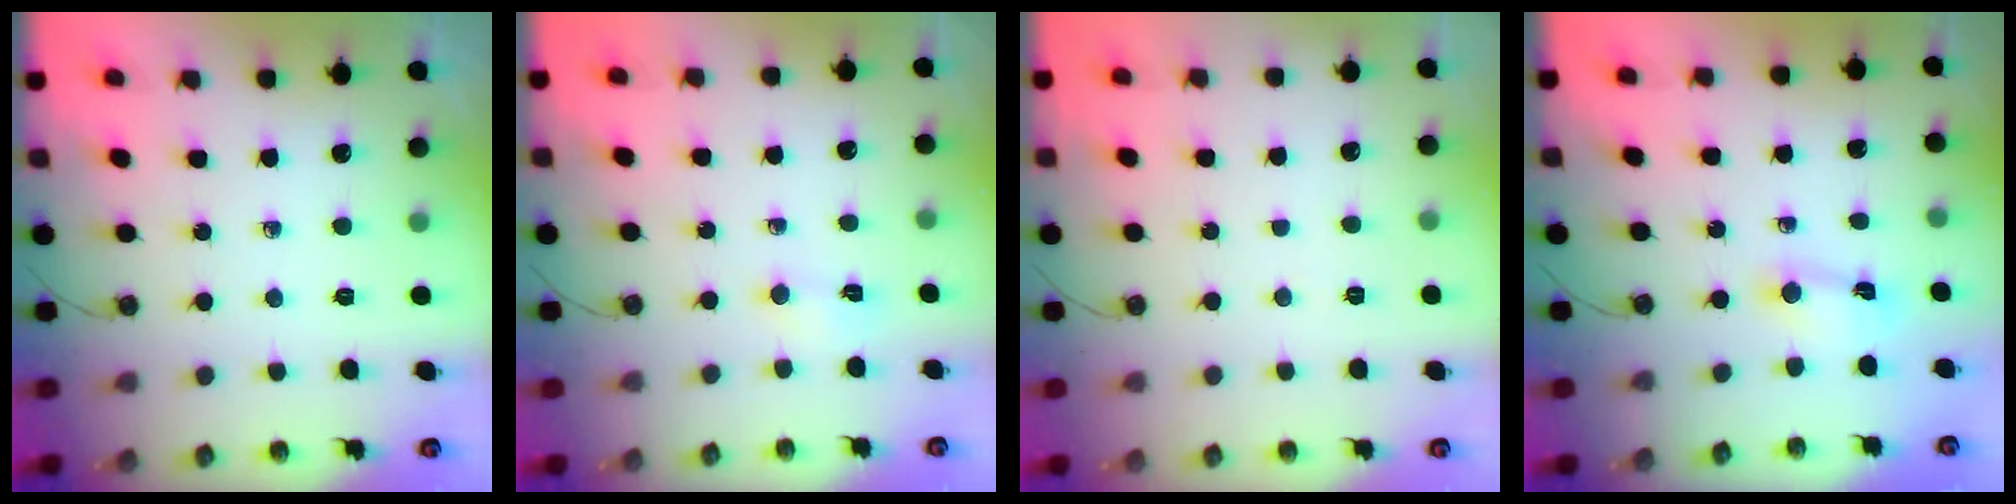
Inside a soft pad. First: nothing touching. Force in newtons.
{"total": 3.2, "press": 3.1, "slide": 0.4}
{"total": 17.3, "press": 3.9, "slide": 16.8}
{"total": 2.0, "press": 2.0, "slide": 0.4}